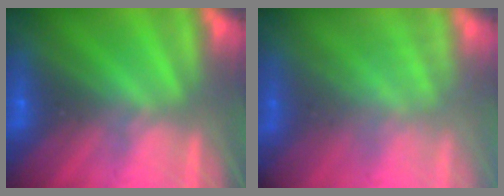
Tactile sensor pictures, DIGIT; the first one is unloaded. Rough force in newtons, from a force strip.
{"total": 2.8}